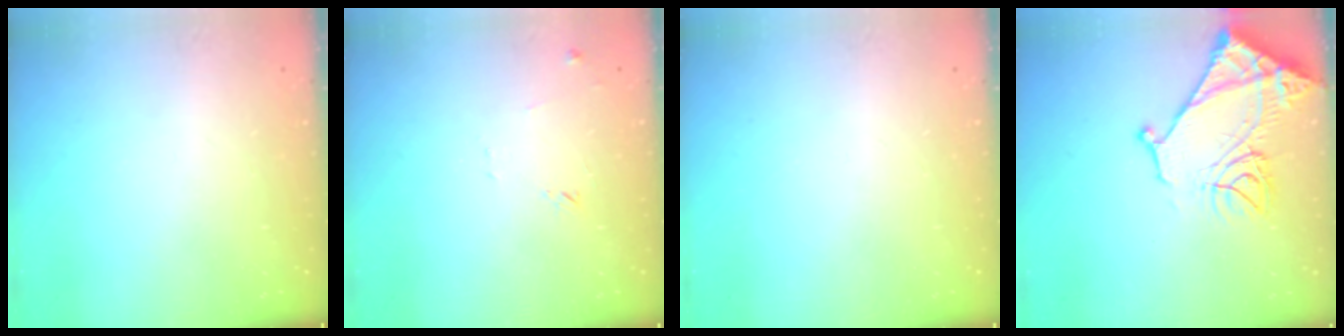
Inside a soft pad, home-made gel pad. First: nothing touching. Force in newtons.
{"total": 9.4, "press": 9.4, "slide": 0.6}
{"total": 0.0}
{"total": 15.8, "press": 15.7, "slide": 1.5}